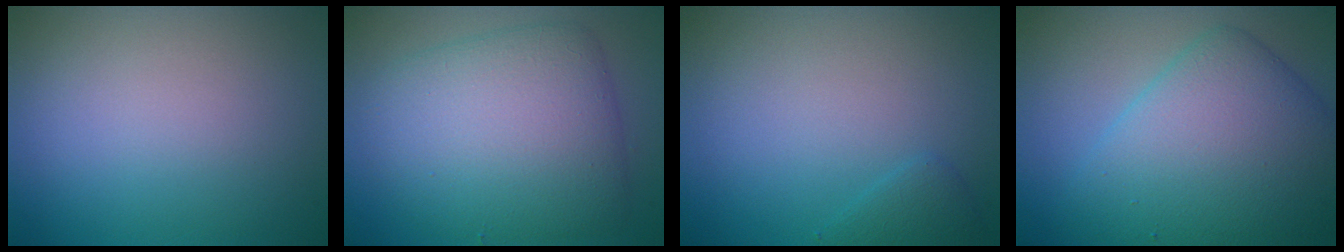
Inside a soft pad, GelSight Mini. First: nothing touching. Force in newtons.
{"total": 8.0, "press": 8.0, "slide": 0.1}
{"total": 1.1, "press": 1.1, "slide": 0.1}
{"total": 8.5, "press": 8.5, "slide": 0.4}